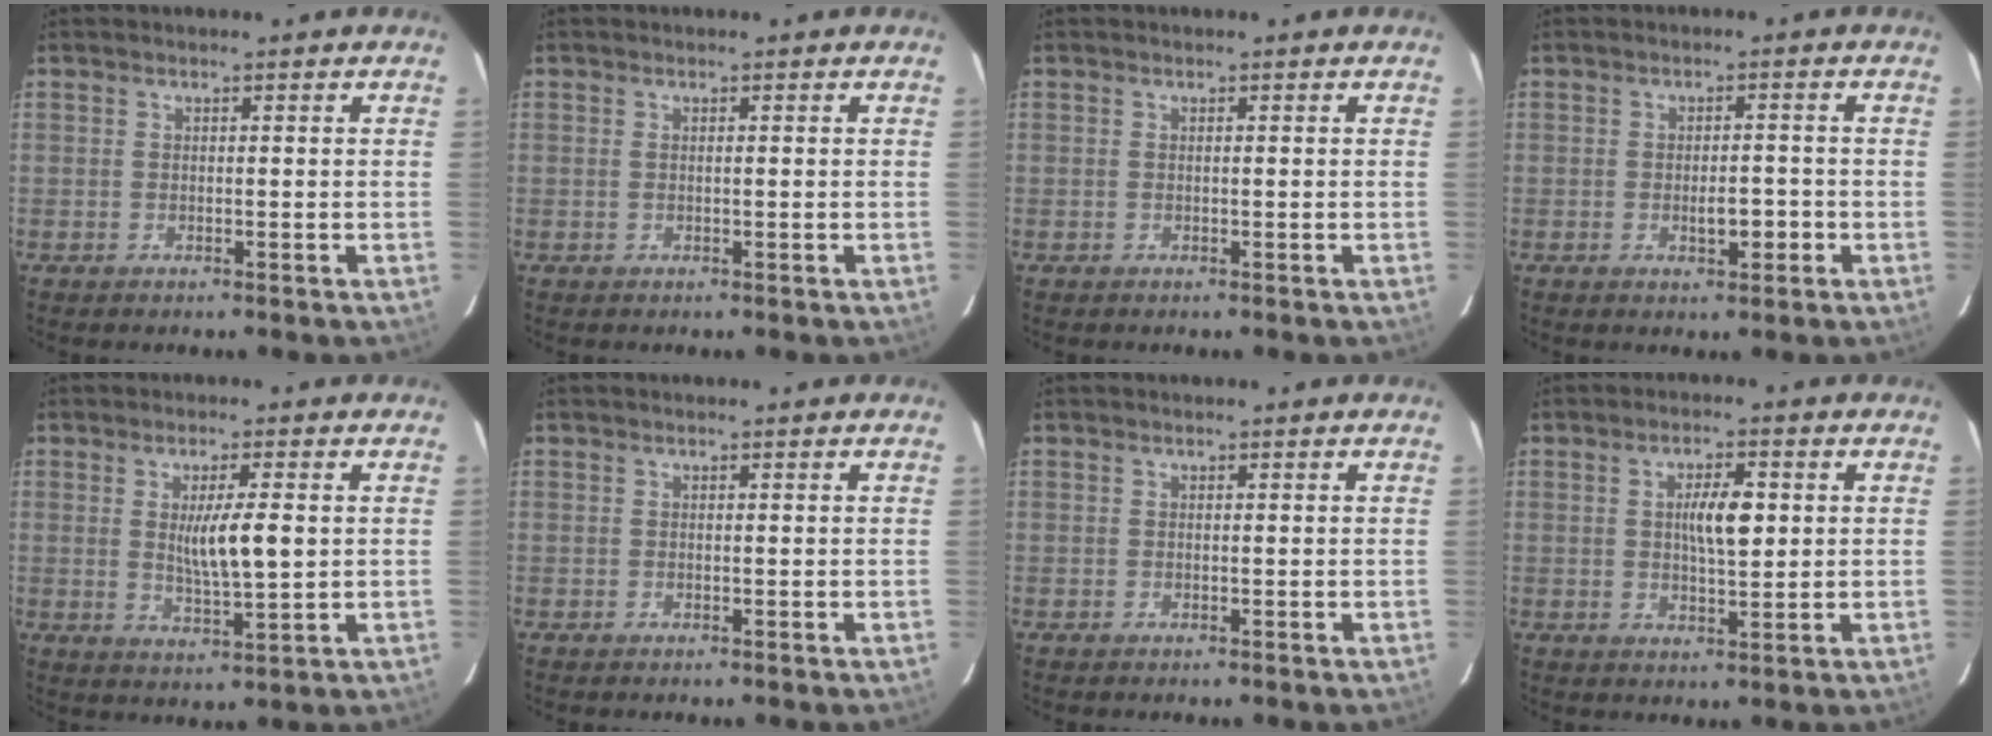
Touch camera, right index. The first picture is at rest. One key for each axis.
{"total": 0.6, "fx": 0.0, "fy": 0.2, "fz": 0.5, "tx": -0.013, "ty": 0.000, "tz": 0.001}
{"total": 0.0}
{"total": 3.3, "fx": -1.1, "fy": 1.2, "fz": 2.9, "tx": -0.047, "ty": 0.002, "tz": -0.012}
{"total": 6.8, "fx": 0.8, "fy": 0.7, "fz": 6.7, "tx": -0.116, "ty": -0.011, "tz": 0.019}
{"total": 0.0}
{"total": 0.0}
{"total": 5.5, "fx": 0.9, "fy": 1.4, "fz": 5.2, "tx": -0.090, "ty": 0.006, "tz": 0.018}